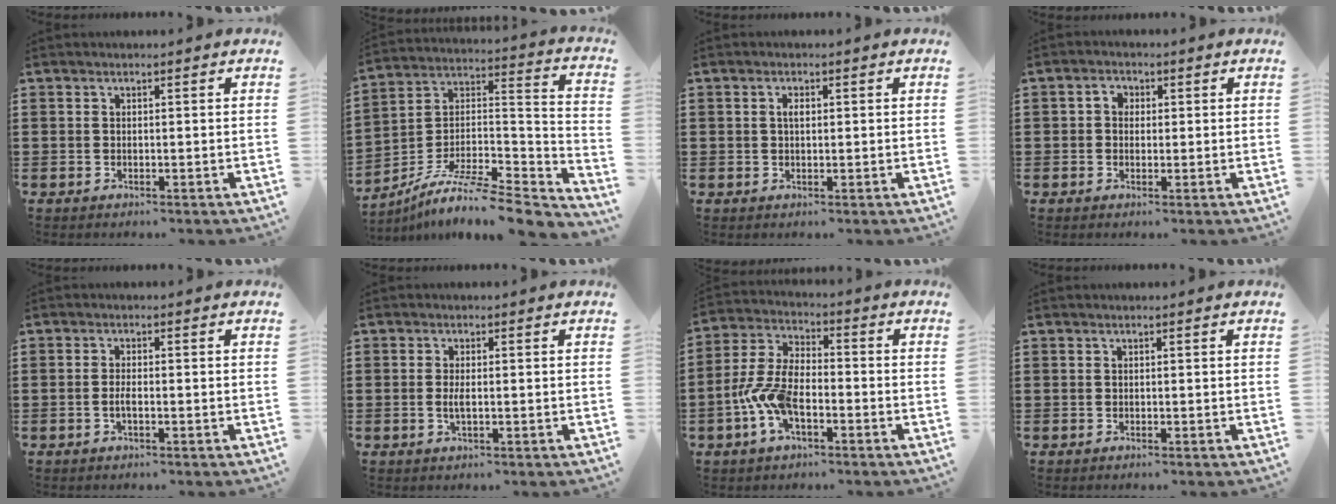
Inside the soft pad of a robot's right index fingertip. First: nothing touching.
{"total": 9.8, "force": [-8.1, 1.6, 5.3], "torque": [-0.100, 0.002, -0.161]}
{"total": 1.4, "force": [0.3, 0.6, 1.2], "torque": [-0.026, 0.005, 0.003]}
{"total": 2.1, "force": [0.0, 1.7, 1.1], "torque": [-0.027, 0.011, -0.003]}
{"total": 1.9, "force": [-0.6, 0.2, 1.7], "torque": [-0.042, -0.005, -0.013]}
{"total": 2.2, "force": [-0.3, 0.4, 2.1], "torque": [-0.047, -0.007, -0.007]}
{"total": 8.8, "force": [-2.9, 4.2, 7.2], "torque": [-0.178, -0.008, -0.060]}
{"total": 0.0}